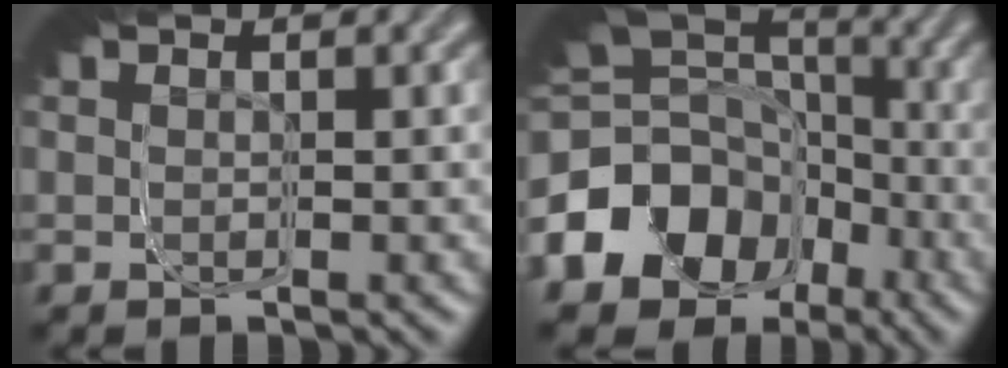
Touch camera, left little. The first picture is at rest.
{"total": 15.5, "force": [-3.2, 10.4, 11.0], "torque": [-0.167, -0.023, -0.050]}